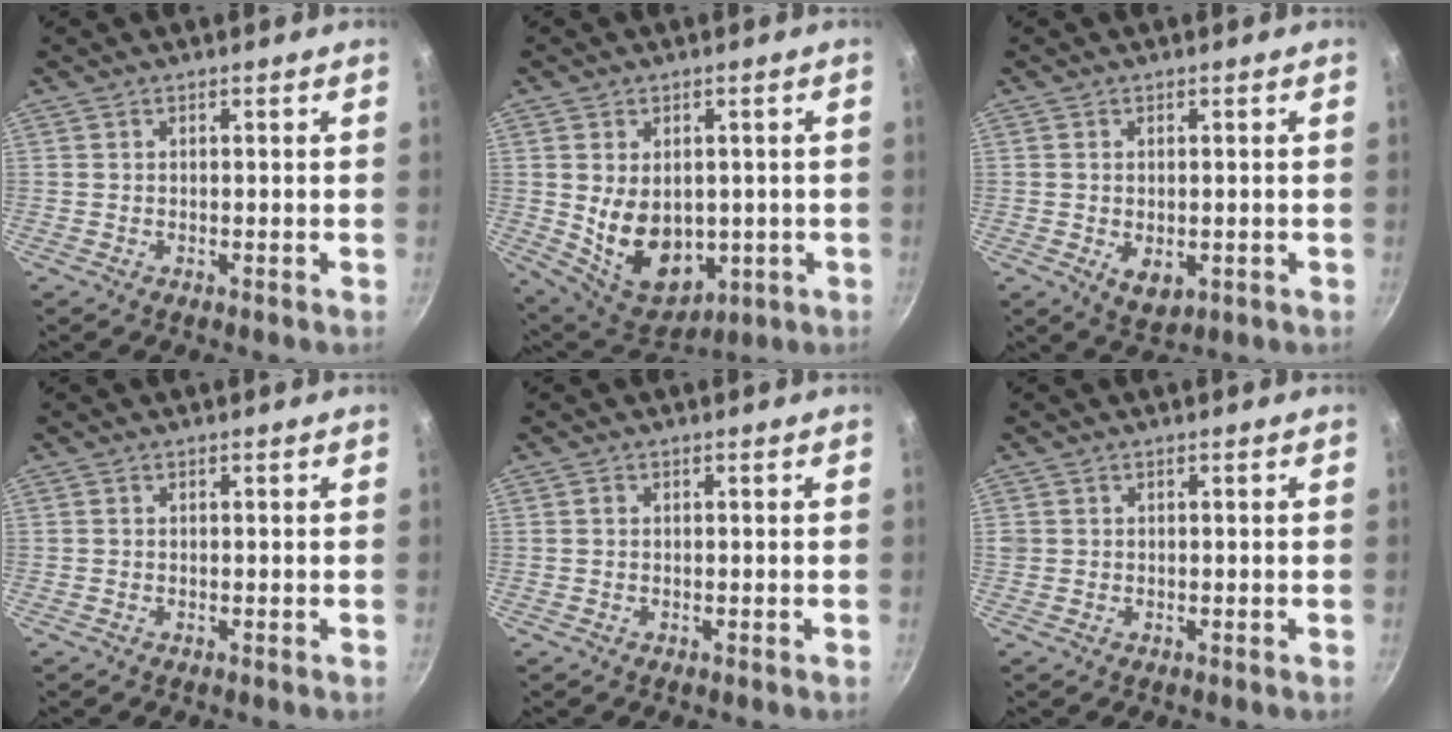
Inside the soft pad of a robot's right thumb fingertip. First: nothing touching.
{"total": 13.3, "force": [-0.3, 9.4, 9.3], "torque": [-0.121, -0.021, 0.027]}
{"total": 4.8, "force": [-0.8, 3.1, 3.6], "torque": [-0.055, -0.014, -0.007]}
{"total": 0.0}
{"total": 0.5, "force": [0.0, 0.5, 0.2], "torque": [-0.003, 0.004, -0.002]}
{"total": 0.9, "force": [0.1, 0.9, 0.2], "torque": [-0.003, 0.003, 0.000]}